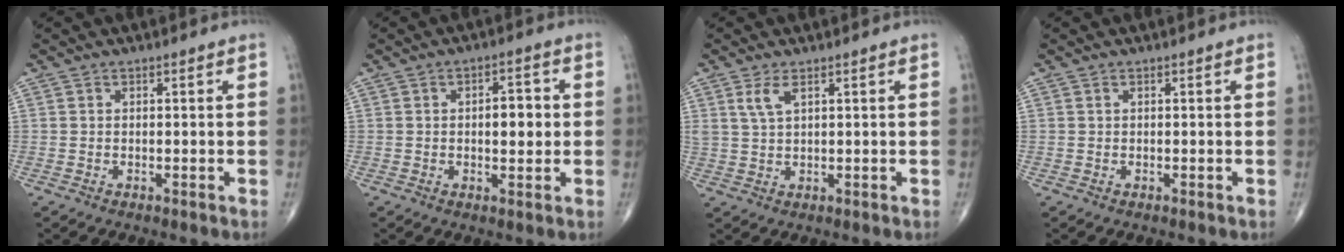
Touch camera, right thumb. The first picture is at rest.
{"total": 5.5, "force": [0.2, 2.6, 4.8], "torque": [-0.055, 0.004, 0.000]}
{"total": 3.2, "force": [1.7, 1.2, 2.5], "torque": [-0.055, -0.003, 0.041]}
{"total": 0.0}